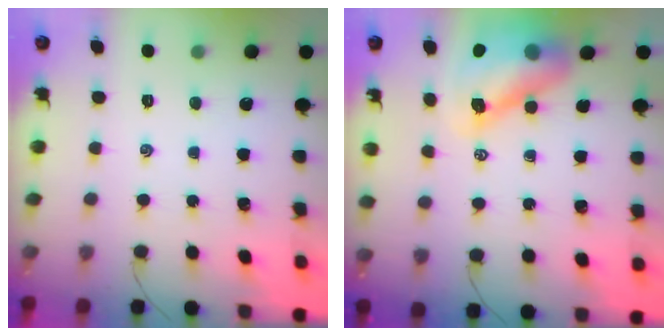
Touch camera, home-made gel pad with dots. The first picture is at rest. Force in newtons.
{"total": 14.1, "press": 13.4, "slide": 4.4}